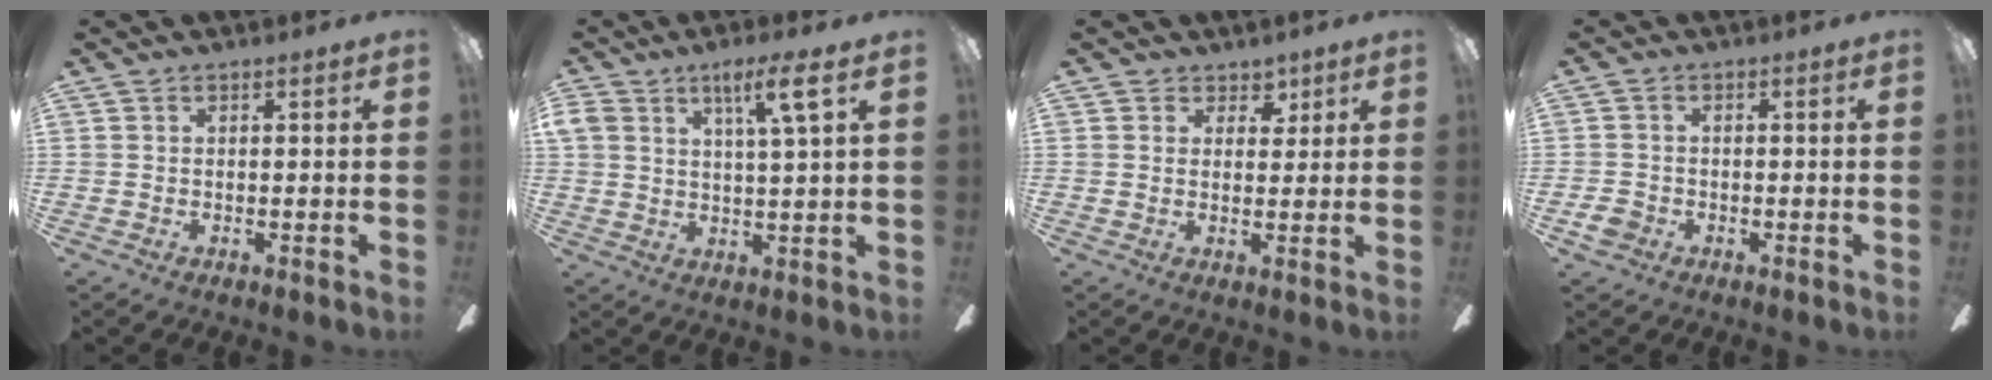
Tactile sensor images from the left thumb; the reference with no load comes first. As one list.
[{"total": 7.9, "force": [4.5, 2.1, 6.1], "torque": [-0.111, -0.012, 0.074]}, {"total": 3.7, "force": [2.3, 2.9, 0.5], "torque": [0.003, -0.009, 0.037]}, {"total": 3.3, "force": [-1.7, 2.5, 1.3], "torque": [-0.032, 0.006, -0.034]}]